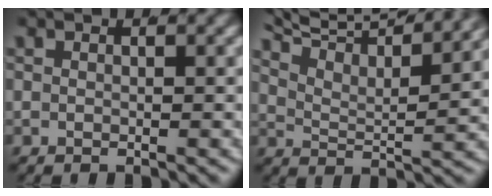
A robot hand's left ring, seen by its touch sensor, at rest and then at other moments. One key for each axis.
{"total": 9.2, "fx": 7.1, "fy": 3.4, "fz": 4.8, "tx": -0.085, "ty": 0.019, "tz": 0.105}